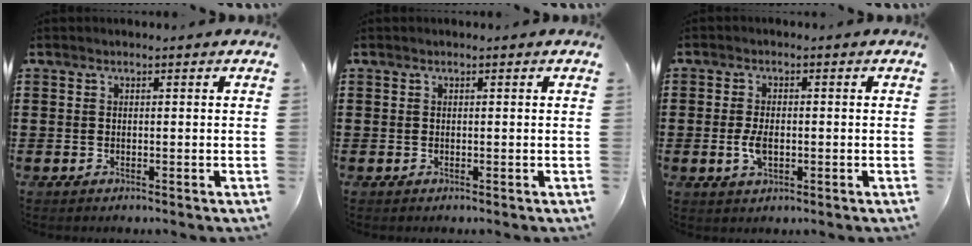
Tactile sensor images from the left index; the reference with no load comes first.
{"total": 0.0}
{"total": 3.7, "force": [-0.6, 2.0, 3.1], "torque": [-0.071, -0.003, -0.013]}